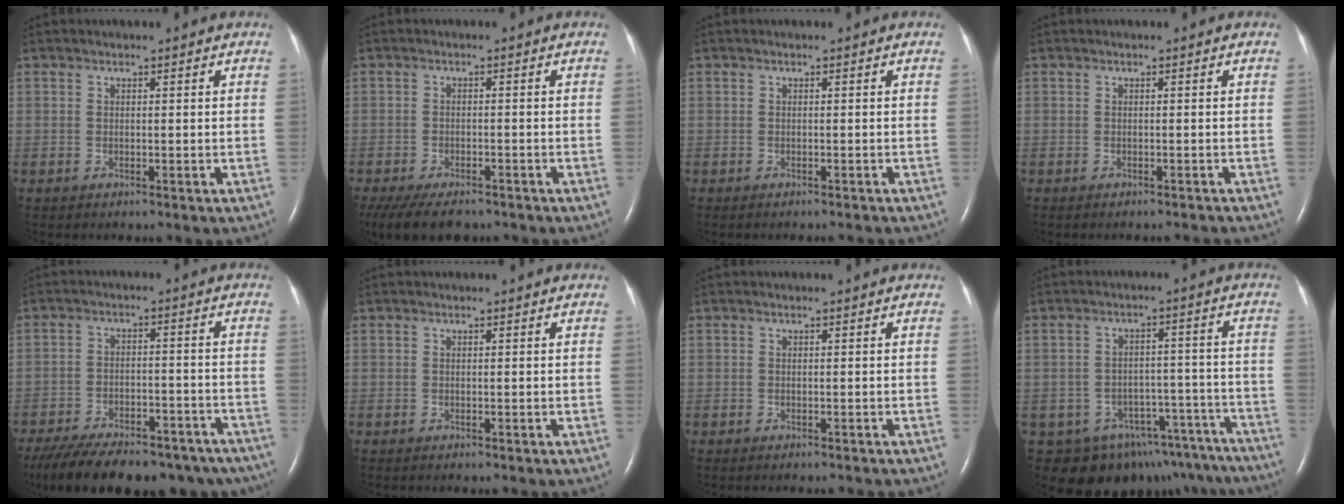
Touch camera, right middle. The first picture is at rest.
{"total": 9.6, "force": [-7.5, 3.7, 4.8], "torque": [-0.089, -0.013, -0.113]}
{"total": 1.5, "force": [-1.5, 0.2, 0.4], "torque": [-0.008, -0.004, -0.017]}
{"total": 1.7, "force": [-1.6, 0.3, 0.2], "torque": [-0.006, -0.004, -0.018]}
{"total": 24.6, "force": [-19.7, 9.4, 11.2], "torque": [-0.197, -0.021, -0.262]}
{"total": 0.0}
{"total": 1.1, "force": [-1.0, 0.2, 0.4], "torque": [-0.008, -0.003, -0.013]}
{"total": 17.4, "force": [-13.9, 9.5, 4.5], "torque": [-0.036, 0.053, -0.155]}